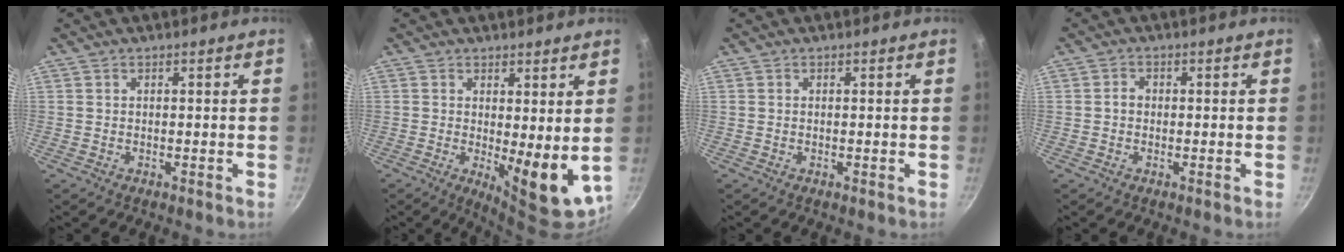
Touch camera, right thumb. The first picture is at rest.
{"total": 9.8, "force": [0.4, 3.4, 9.2], "torque": [-0.112, -0.027, 0.015]}
{"total": 0.0}
{"total": 1.6, "force": [-0.2, 1.3, 0.8], "torque": [-0.012, 0.009, -0.005]}